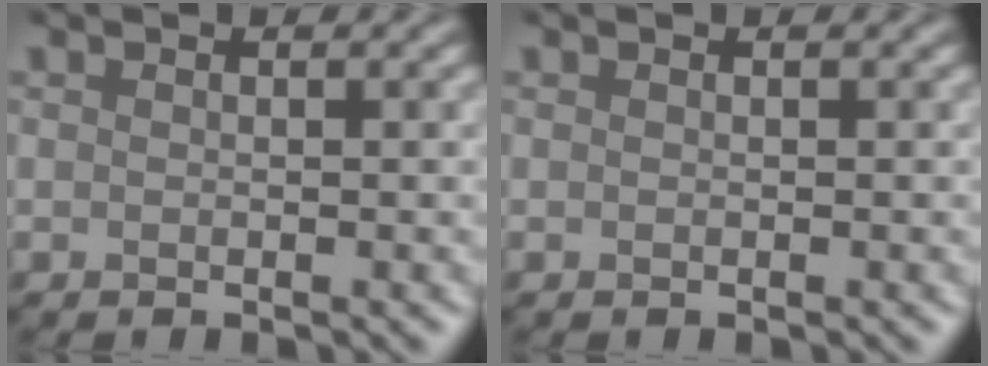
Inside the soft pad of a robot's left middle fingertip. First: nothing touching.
{"total": 0.0}